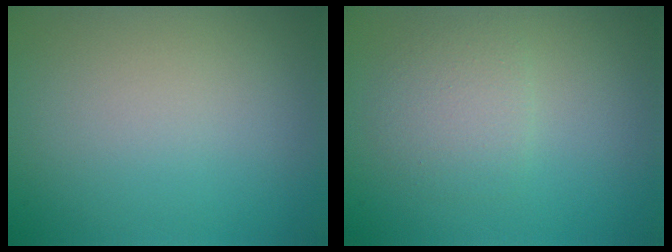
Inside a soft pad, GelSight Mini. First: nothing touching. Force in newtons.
{"total": 2.3, "press": 2.3, "slide": 0.0}